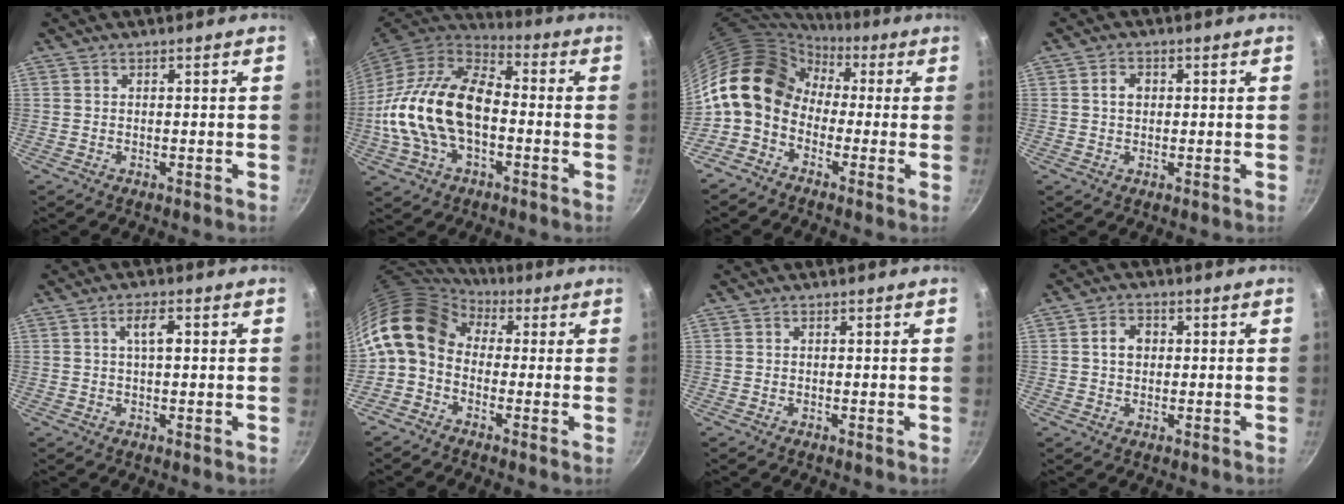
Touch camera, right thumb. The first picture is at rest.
{"total": 22.1, "force": [-2.4, 13.4, 17.4], "torque": [-0.317, 0.034, -0.055]}
{"total": 13.2, "force": [0.0, 10.3, 8.3], "torque": [-0.117, 0.034, -0.026]}
{"total": 2.6, "force": [0.4, 2.0, 1.6], "torque": [-0.016, 0.006, 0.005]}
{"total": 4.1, "force": [0.8, 1.6, 3.7], "torque": [-0.058, 0.007, 0.009]}
{"total": 11.8, "force": [1.6, 8.8, 7.7], "torque": [-0.133, 0.026, 0.004]}
{"total": 0.0}
{"total": 3.9, "force": [0.5, 3.1, 2.3], "torque": [-0.022, 0.008, 0.005]}